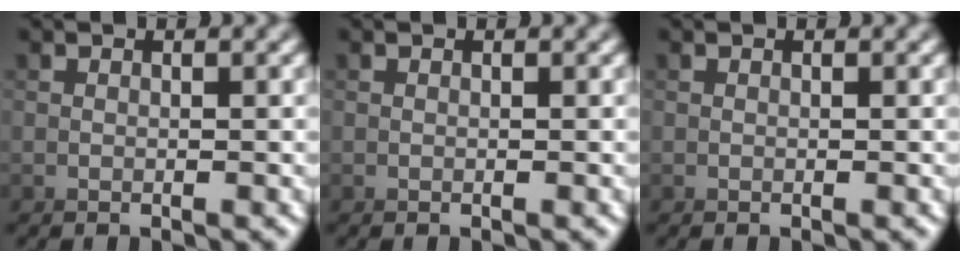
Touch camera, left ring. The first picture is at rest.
{"total": 0.0}
{"total": 0.0}